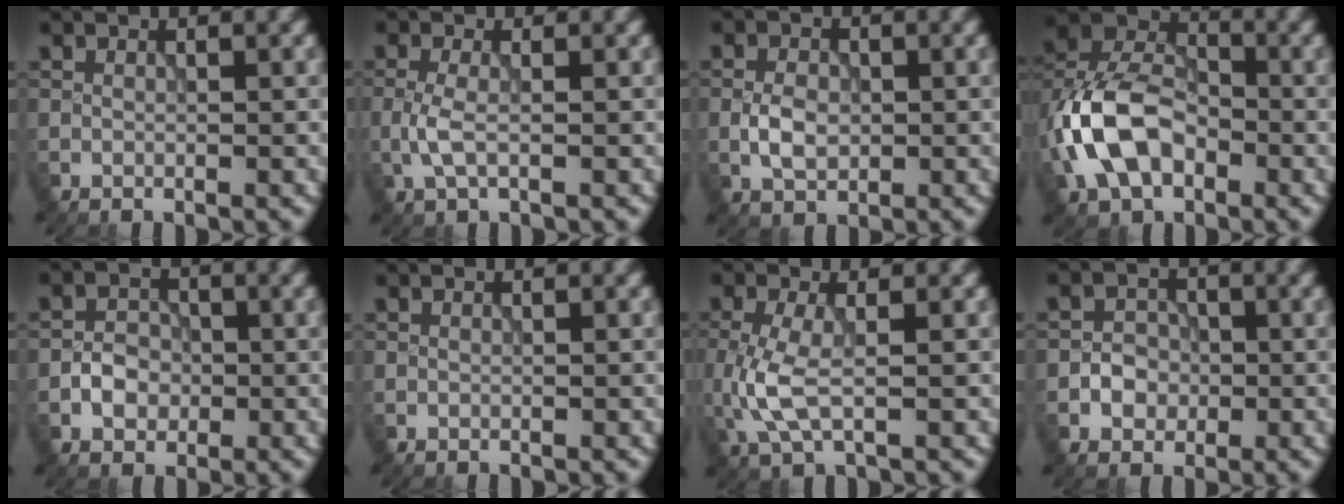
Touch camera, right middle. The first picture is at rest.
{"total": 2.0, "force": [-0.5, 0.7, 1.8], "torque": [-0.045, 0.000, -0.016]}
{"total": 2.8, "force": [-0.5, 1.9, 2.0], "torque": [-0.037, 0.001, -0.012]}
{"total": 8.5, "force": [-2.6, 5.6, 5.8], "torque": [-0.125, 0.013, -0.058]}
{"total": 2.5, "force": [-0.7, 2.0, 1.3], "torque": [-0.017, 0.002, -0.017]}
{"total": 0.0}
{"total": 3.7, "force": [-0.4, 1.5, 3.4], "torque": [-0.090, -0.008, -0.010]}
{"total": 2.3, "force": [-0.6, 2.0, 0.9], "torque": [-0.007, 0.002, -0.015]}